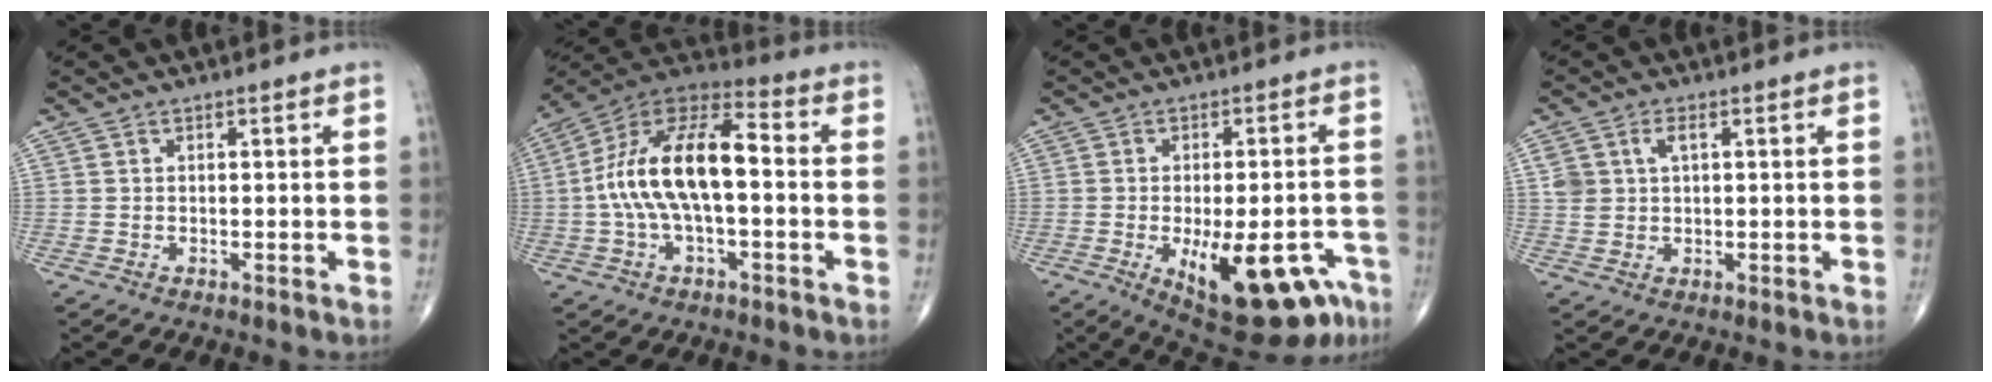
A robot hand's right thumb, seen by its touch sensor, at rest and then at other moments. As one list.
[{"total": 17.1, "force": [-0.7, 7.7, 15.3], "torque": [-0.292, 0.048, -0.021]}, {"total": 18.6, "force": [-8.2, 7.7, 14.9], "torque": [-0.157, 0.019, -0.095]}, {"total": 3.9, "force": [1.3, 2.4, 2.8], "torque": [-0.054, 0.003, 0.029]}]